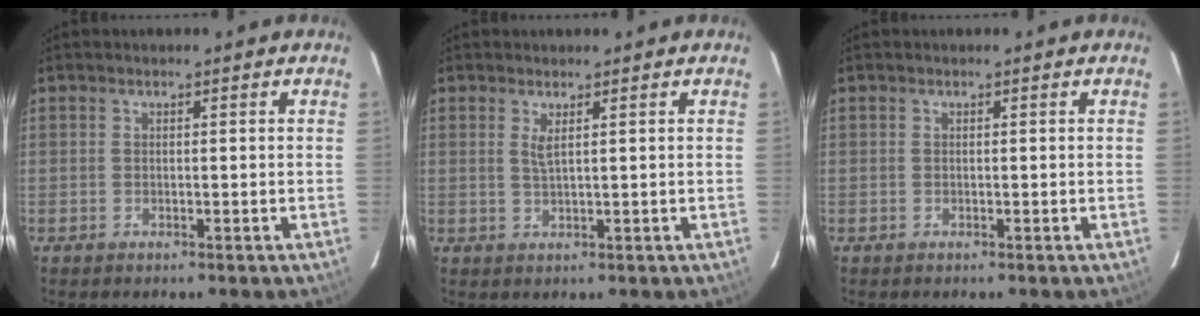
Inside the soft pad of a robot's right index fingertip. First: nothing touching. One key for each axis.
{"total": 1.8, "fx": 0.8, "fy": 0.1, "fz": 1.6, "tx": -0.030, "ty": -0.002, "tz": 0.014}
{"total": 0.0}